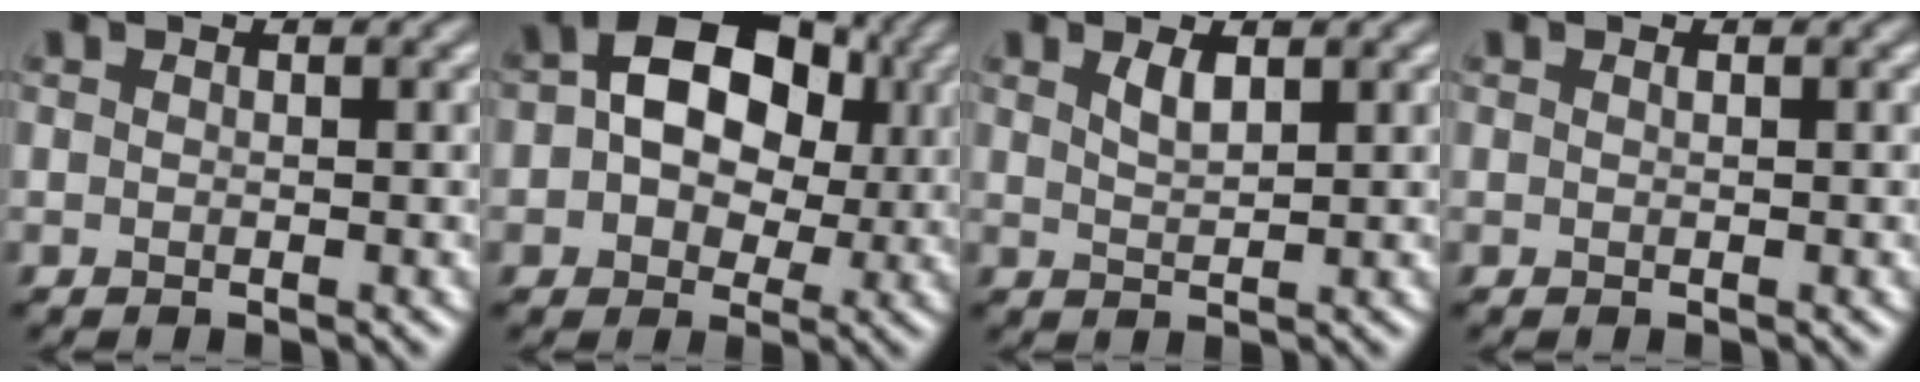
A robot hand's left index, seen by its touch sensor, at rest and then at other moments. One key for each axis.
{"total": 12.0, "fx": 2.5, "fy": 8.5, "fz": 8.1, "tx": -0.119, "ty": 0.043, "tz": 0.018}
{"total": 1.7, "fx": 1.1, "fy": 0.5, "fz": 1.2, "tx": -0.025, "ty": -0.001, "tz": 0.022}
{"total": 0.0}